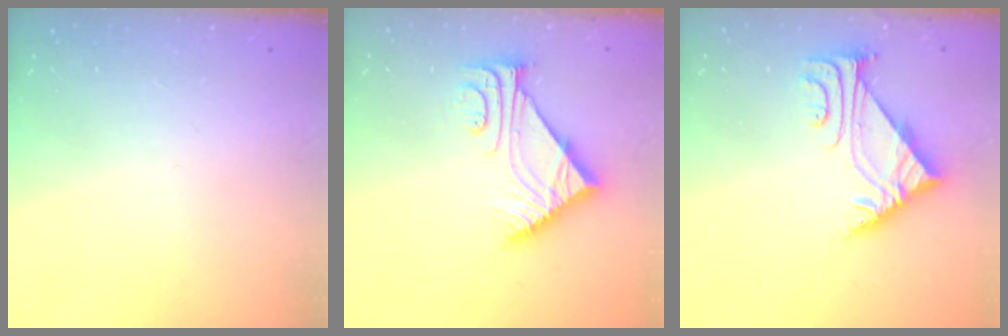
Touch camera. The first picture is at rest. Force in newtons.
{"total": 8.9, "press": 8.9, "slide": 0.2}
{"total": 5.0, "press": 4.9, "slide": 0.9}